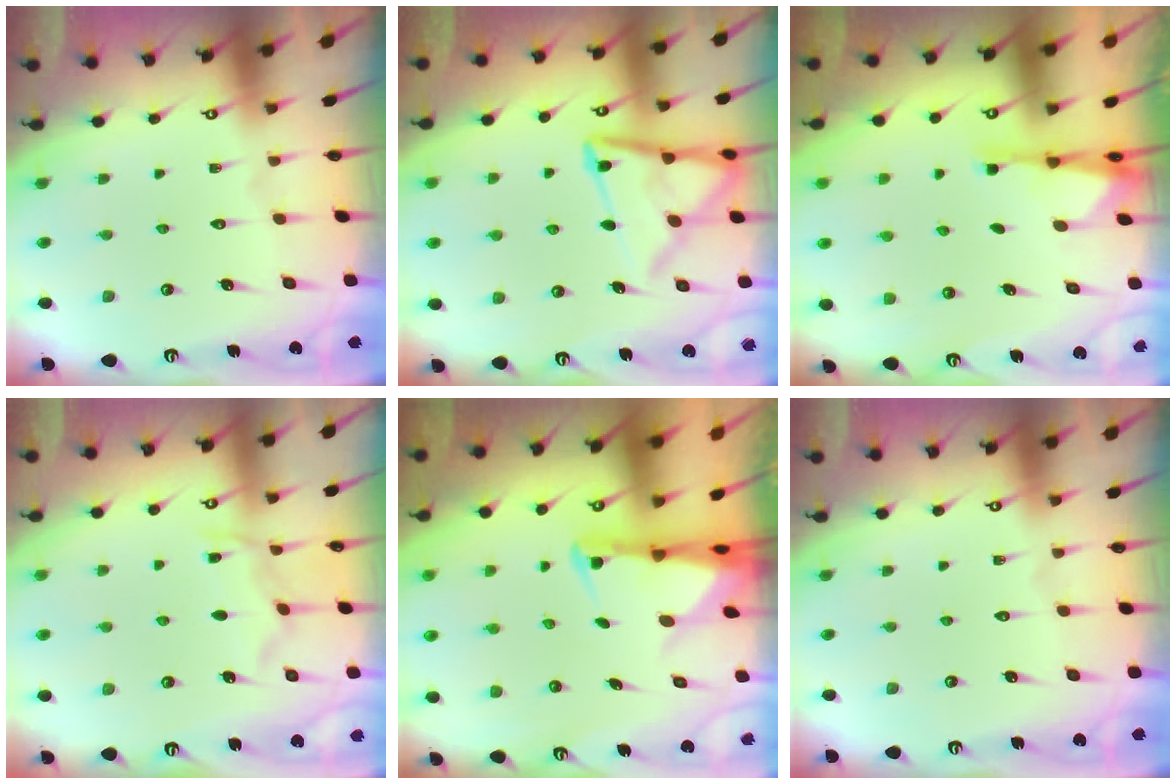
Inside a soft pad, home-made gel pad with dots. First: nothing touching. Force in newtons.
{"total": 13.2, "press": 13.1, "slide": 1.4}
{"total": 2.7, "press": 2.7, "slide": 0.5}
{"total": 7.5, "press": 7.4, "slide": 0.9}
{"total": 3.2, "press": 3.1, "slide": 0.6}
{"total": 0.0}